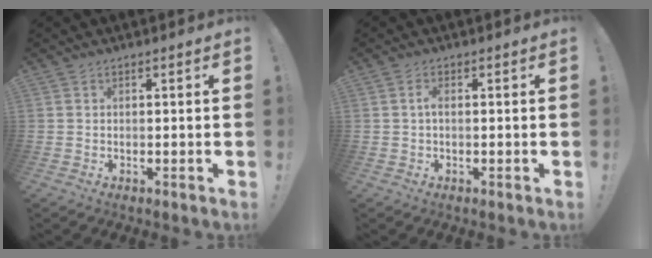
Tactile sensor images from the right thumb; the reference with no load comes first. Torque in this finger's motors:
{"motor_torque": [0.40, 0.13, -0.13, 0.01, 0.05]}